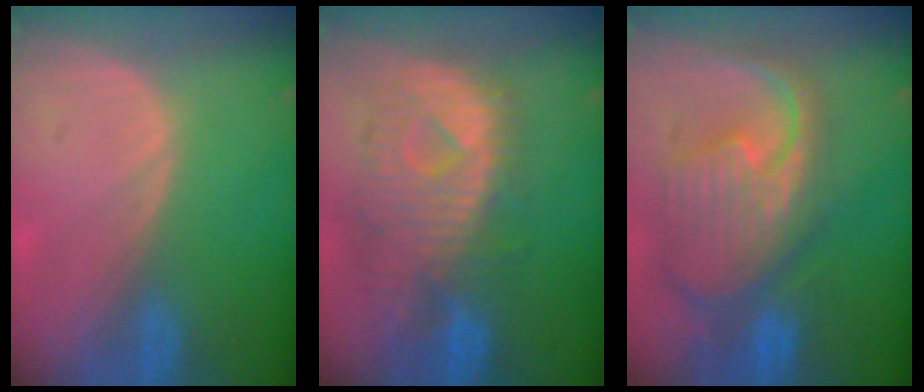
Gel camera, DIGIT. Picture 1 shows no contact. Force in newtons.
{"total": 10.9, "press": 9.6, "slide": 5.0}
{"total": 12.2, "press": 10.5, "slide": 6.2}